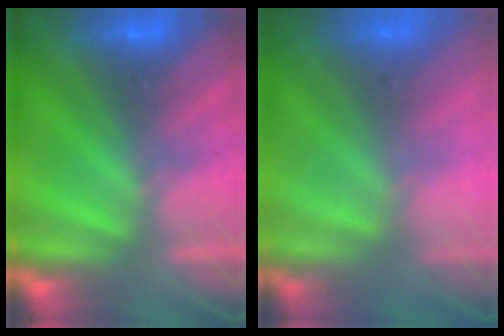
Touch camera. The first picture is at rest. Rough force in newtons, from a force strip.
{"total": 7.8}